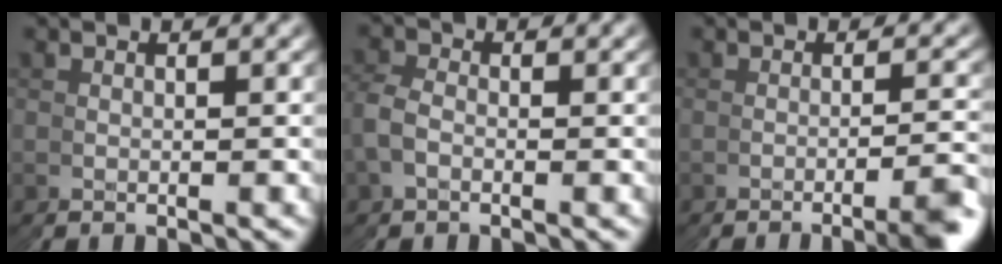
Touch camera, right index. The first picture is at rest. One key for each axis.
{"total": 2.3, "fx": -0.1, "fy": 2.2, "fz": -0.5, "tx": -0.011, "ty": 0.003, "tz": -0.007}
{"total": 2.7, "fx": -1.9, "fy": -1.2, "fz": 1.4, "tx": -0.014, "ty": 0.016, "tz": -0.040}